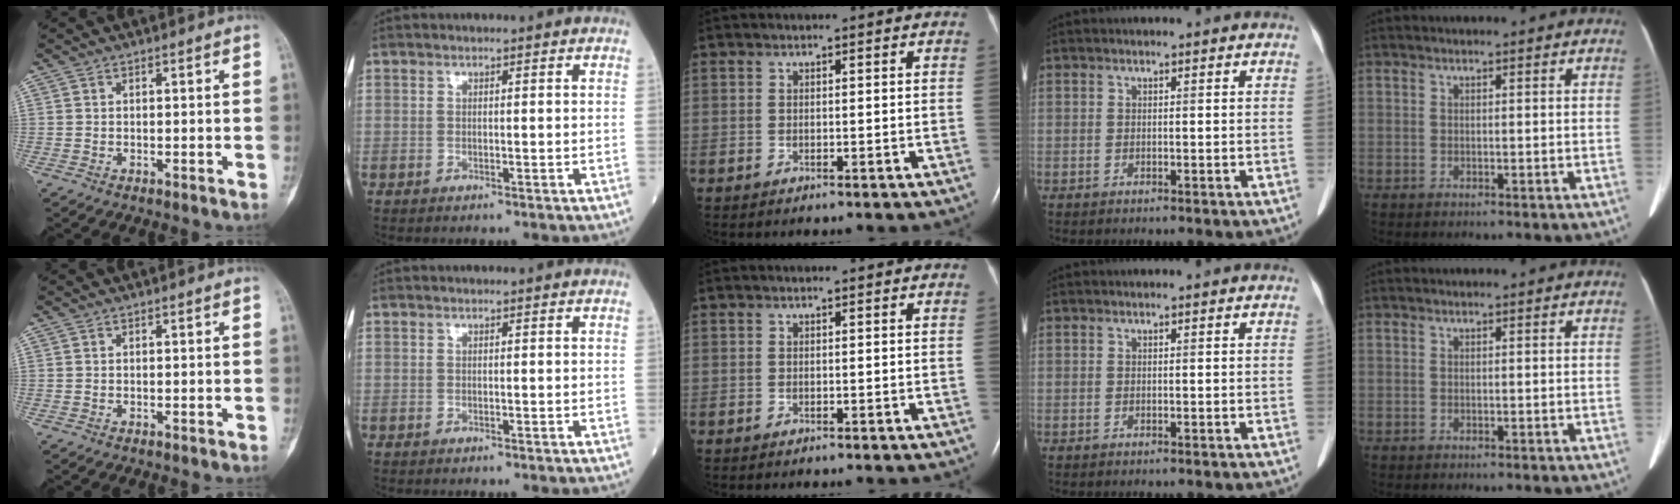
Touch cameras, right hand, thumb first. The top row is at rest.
{}